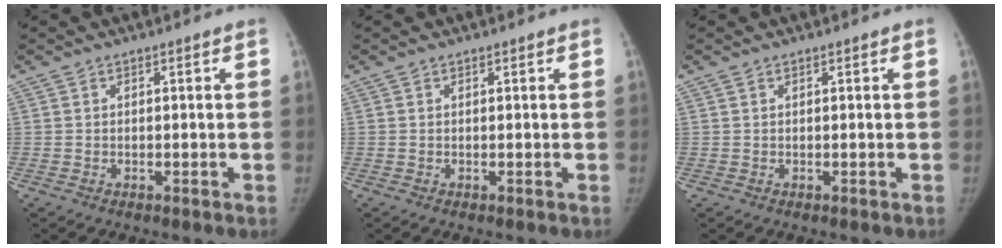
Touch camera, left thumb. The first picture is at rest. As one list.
[{"total": 0.0}, {"total": 0.0}]